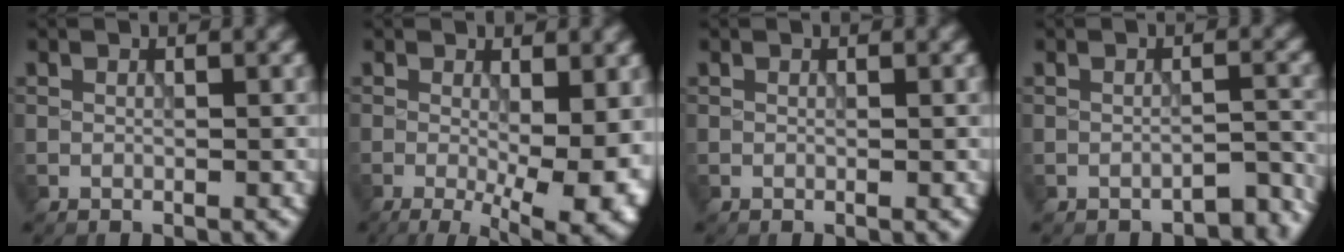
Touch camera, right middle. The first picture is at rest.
{"total": 9.4, "force": [-1.7, 3.8, 8.5], "torque": [-0.112, -0.019, -0.016]}
{"total": 0.0}
{"total": 2.3, "force": [-2.2, 0.4, 0.6], "torque": [-0.002, 0.005, -0.028]}